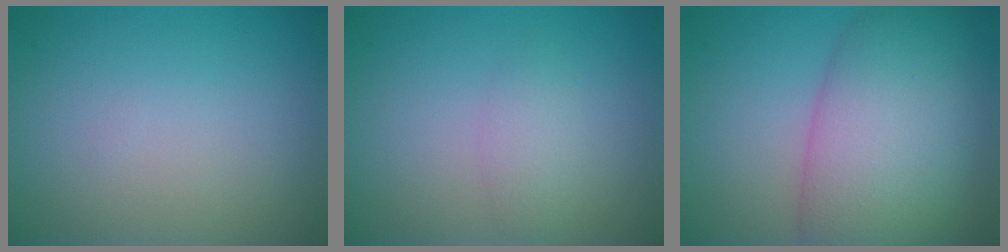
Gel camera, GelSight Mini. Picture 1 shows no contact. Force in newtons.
{"total": 1.8, "press": 1.8, "slide": 0.1}
{"total": 10.7, "press": 10.7, "slide": 0.6}